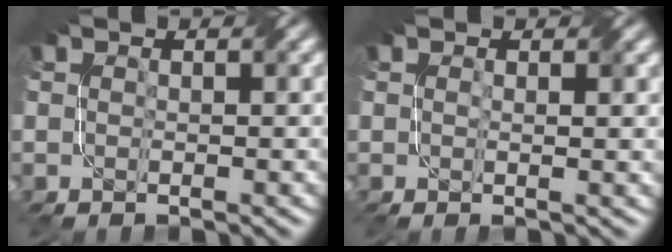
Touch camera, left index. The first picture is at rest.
{"total": 1.0, "force": [0.3, 0.1, 0.9], "torque": [-0.015, -0.003, 0.005]}